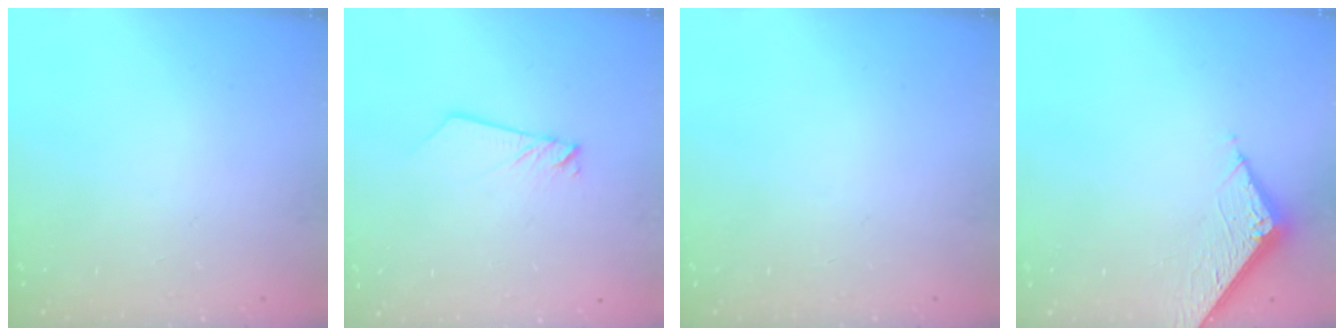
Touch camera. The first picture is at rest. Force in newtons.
{"total": 2.4, "press": 2.4, "slide": 0.1}
{"total": 0.0}
{"total": 6.8, "press": 6.8, "slide": 0.5}